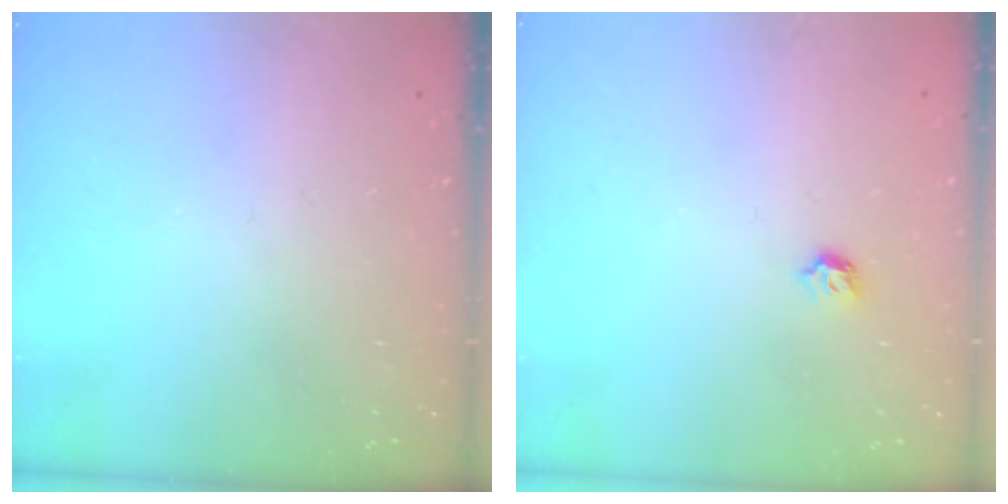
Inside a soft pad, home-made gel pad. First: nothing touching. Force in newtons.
{"total": 4.0, "press": 4.0, "slide": 0.8}